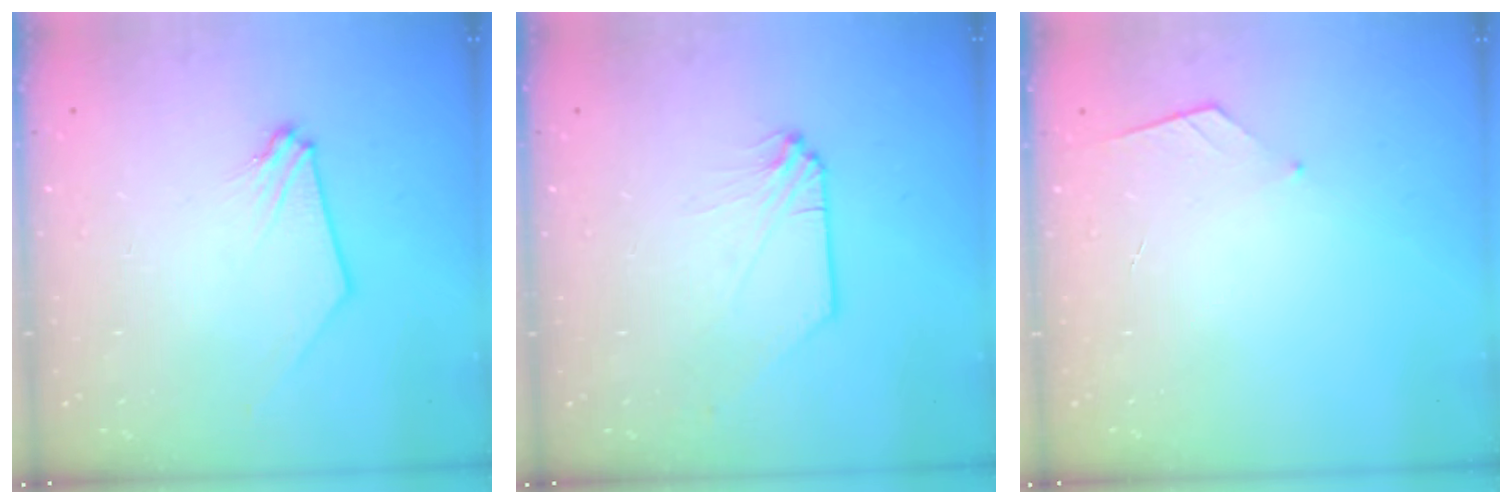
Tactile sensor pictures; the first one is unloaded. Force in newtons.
{"total": 0.0}
{"total": 4.6, "press": 4.6, "slide": 0.7}